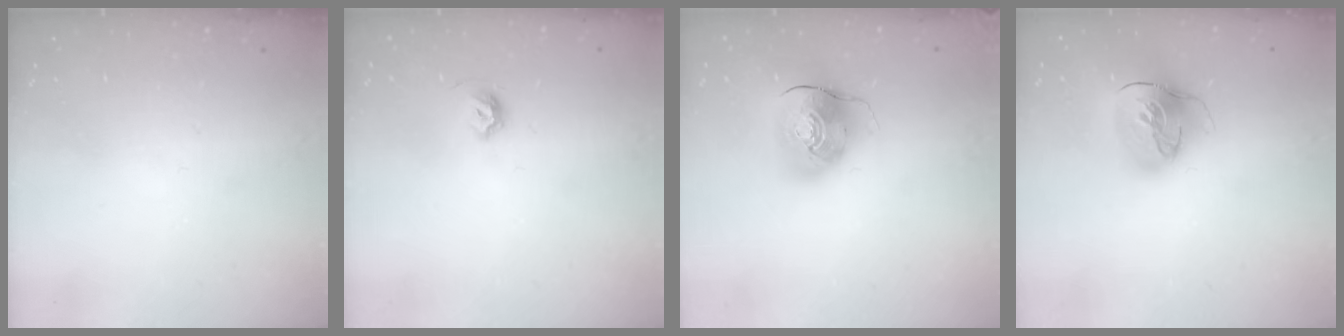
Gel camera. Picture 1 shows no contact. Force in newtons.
{"total": 5.0, "press": 4.9, "slide": 0.8}
{"total": 11.1, "press": 11.0, "slide": 2.0}
{"total": 17.2, "press": 17.1, "slide": 2.0}